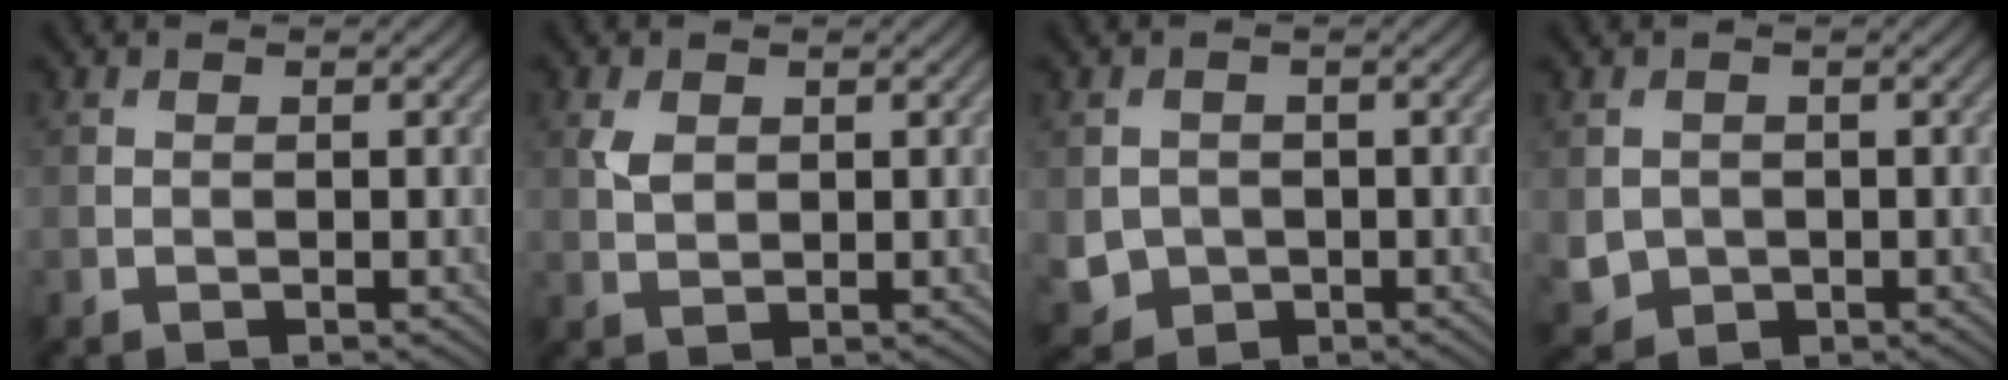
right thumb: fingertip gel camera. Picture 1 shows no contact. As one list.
[{"total": 2.2, "force": [0.7, 1.5, 1.5], "torque": [-0.039, 0.000, 0.016]}, {"total": 3.2, "force": [-0.6, 3.0, 1.0], "torque": [-0.031, -0.014, -0.010]}, {"total": 2.6, "force": [-0.1, 2.5, 0.8], "torque": [-0.029, -0.013, 0.002]}]